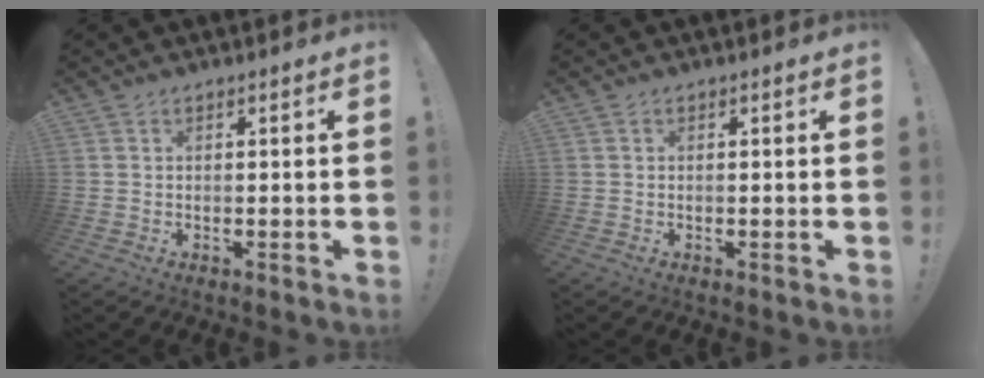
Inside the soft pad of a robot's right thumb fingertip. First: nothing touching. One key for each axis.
{"total": 0.0}